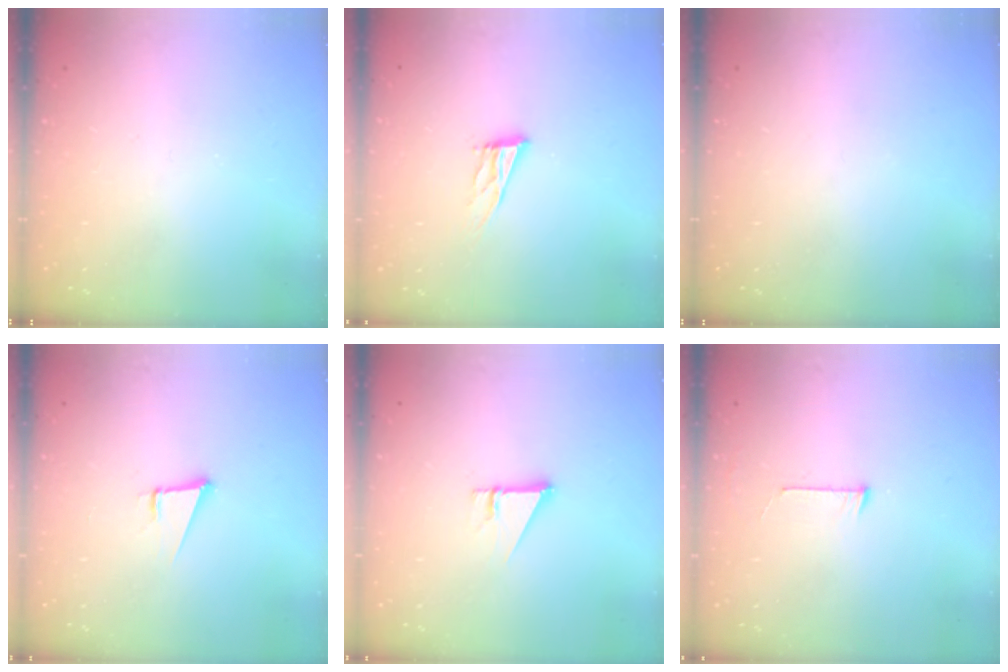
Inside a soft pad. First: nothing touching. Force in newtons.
{"total": 9.3, "press": 9.0, "slide": 2.5}
{"total": 0.0}
{"total": 4.3, "press": 3.4, "slide": 2.6}
{"total": 2.7, "press": 2.7, "slide": 0.2}
{"total": 3.3, "press": 3.3, "slide": 0.3}